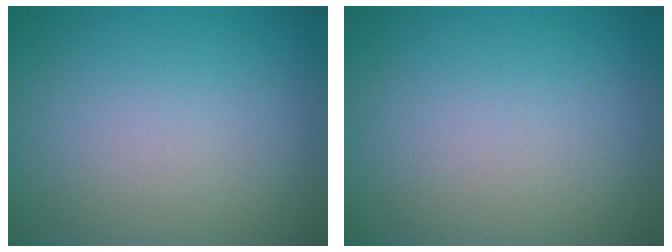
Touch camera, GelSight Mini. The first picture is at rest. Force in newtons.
{"total": 0.0}